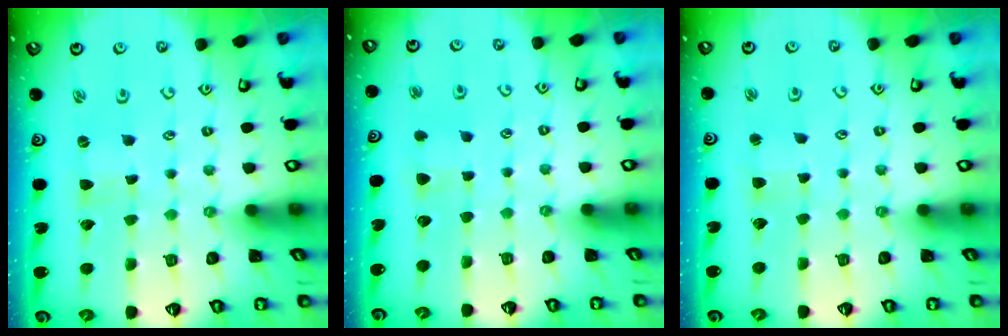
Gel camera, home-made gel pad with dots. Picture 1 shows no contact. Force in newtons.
{"total": 3.2, "press": 3.1, "slide": 0.6}
{"total": 3.0, "press": 3.0, "slide": 0.3}